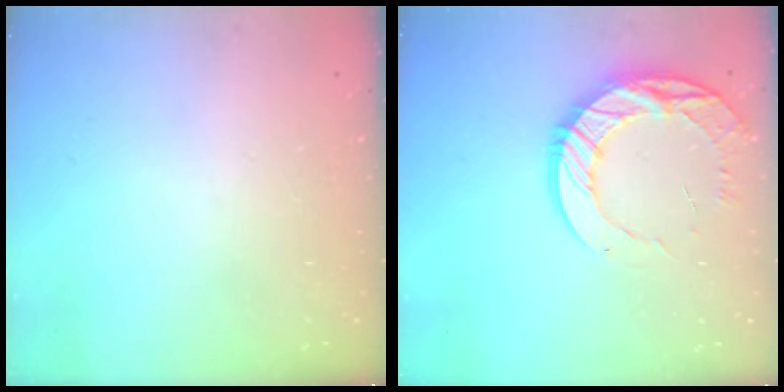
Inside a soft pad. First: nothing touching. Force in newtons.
{"total": 15.4, "press": 15.3, "slide": 1.3}